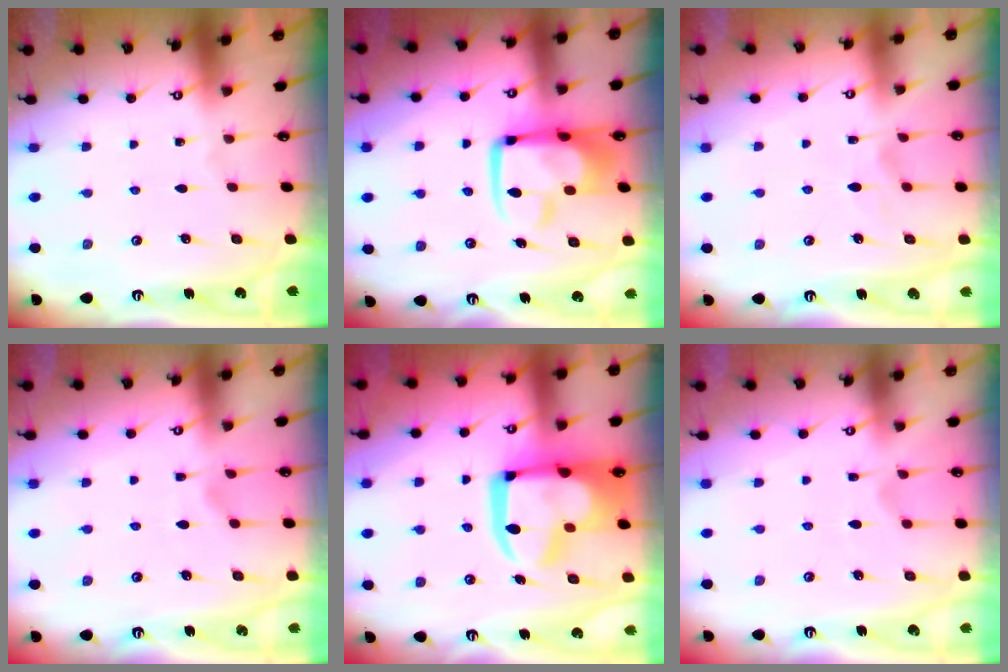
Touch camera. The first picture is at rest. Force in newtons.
{"total": 12.9, "press": 12.8, "slide": 1.7}
{"total": 1.7, "press": 1.2, "slide": 1.2}
{"total": 1.8, "press": 1.3, "slide": 1.2}
{"total": 17.7, "press": 17.6, "slide": 2.0}
{"total": 2.7, "press": 2.4, "slide": 1.2}